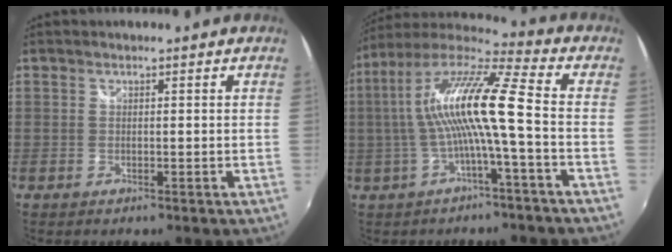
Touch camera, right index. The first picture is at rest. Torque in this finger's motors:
{"motor_torque": [1.68, -0.46, 1.05, 0.21]}